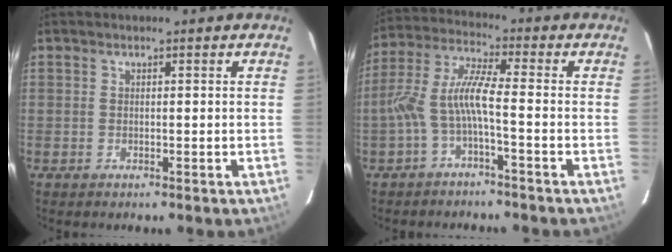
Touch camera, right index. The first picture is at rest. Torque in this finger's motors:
{"motor_torque": [0.96, -0.41, 0.61, 0.18]}